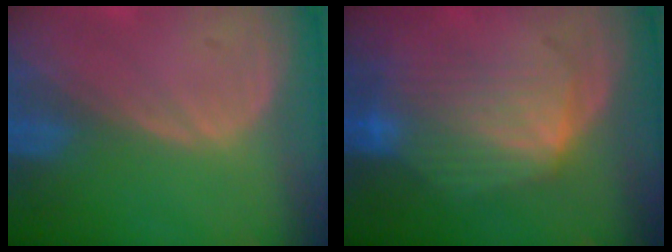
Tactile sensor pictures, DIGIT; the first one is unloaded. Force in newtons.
{"total": 7.5, "press": 7.4, "slide": 1.2}